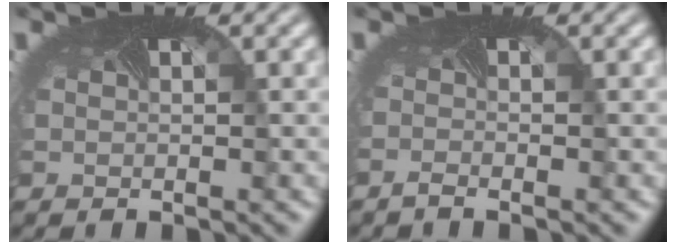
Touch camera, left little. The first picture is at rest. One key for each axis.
{"total": 1.3, "fx": -1.3, "fy": -0.2, "fz": 0.0, "tx": -0.011, "ty": -0.009, "tz": -0.026}